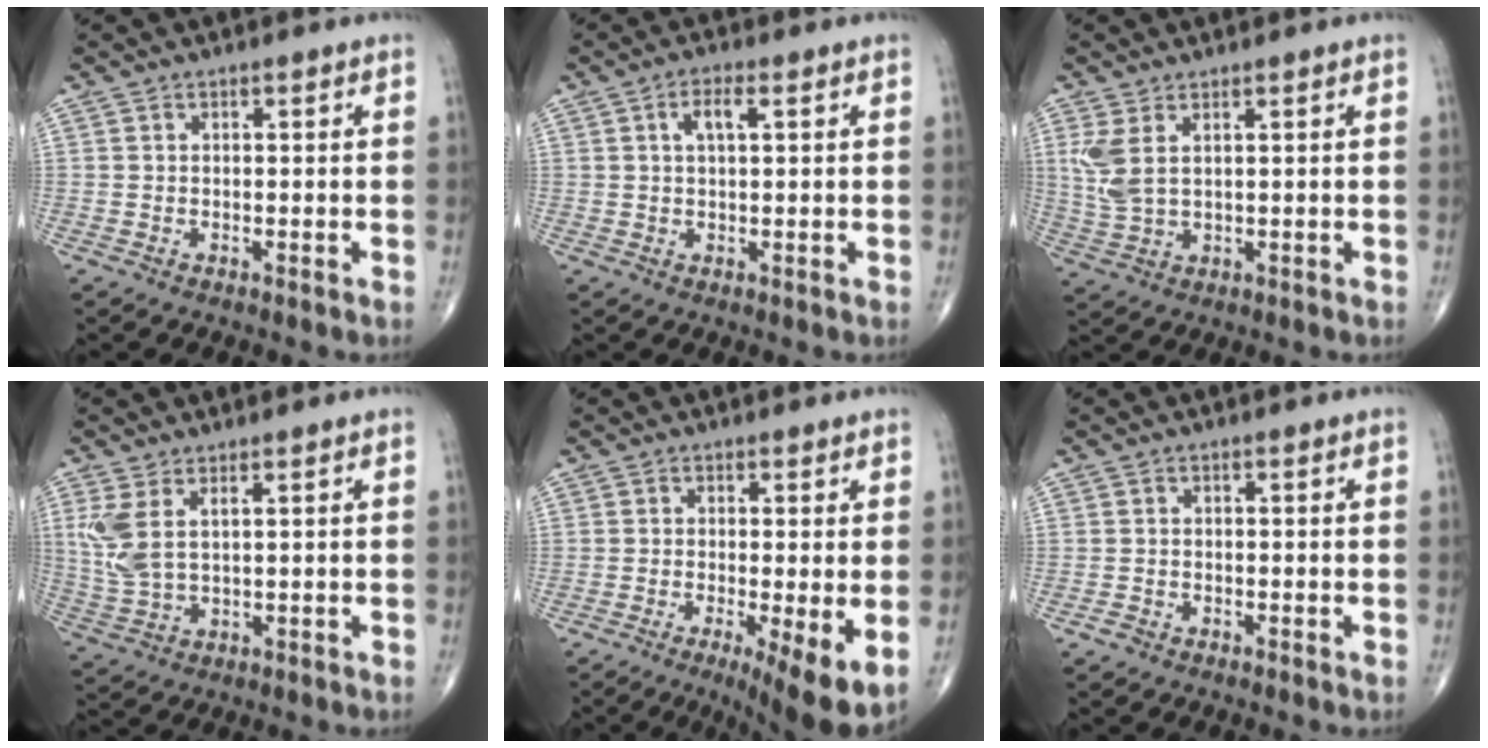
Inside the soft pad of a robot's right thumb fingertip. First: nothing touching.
{"total": 3.8, "force": [1.3, 1.5, 3.3], "torque": [-0.061, 0.007, 0.022]}
{"total": 5.6, "force": [2.0, 2.6, 4.5], "torque": [-0.114, -0.005, 0.052]}
{"total": 6.9, "force": [2.3, 3.2, 5.6], "torque": [-0.139, -0.006, 0.059]}
{"total": 9.5, "force": [-2.6, 2.1, 8.9], "torque": [-0.135, -0.022, -0.040]}
{"total": 1.0, "force": [-0.6, 0.7, 0.3], "torque": [-0.003, 0.004, -0.014]}